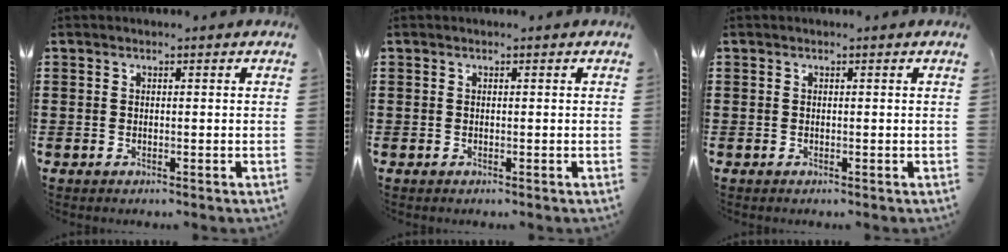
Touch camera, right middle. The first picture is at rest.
{"total": 0.0}
{"total": 0.0}